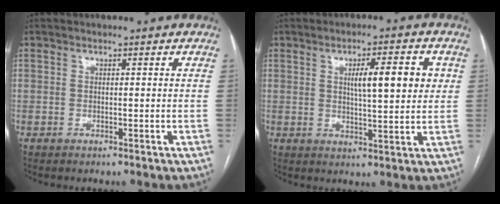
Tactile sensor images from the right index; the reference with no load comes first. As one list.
[{"total": 8.0, "force": [2.1, 1.6, 7.6], "torque": [-0.117, 0.010, 0.033]}]